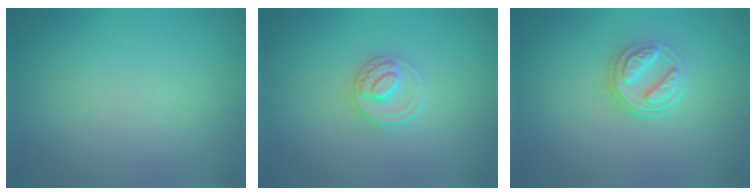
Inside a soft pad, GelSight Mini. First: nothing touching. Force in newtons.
{"total": 2.5, "press": 2.4, "slide": 0.3}
{"total": 2.5, "press": 1.9, "slide": 1.6}